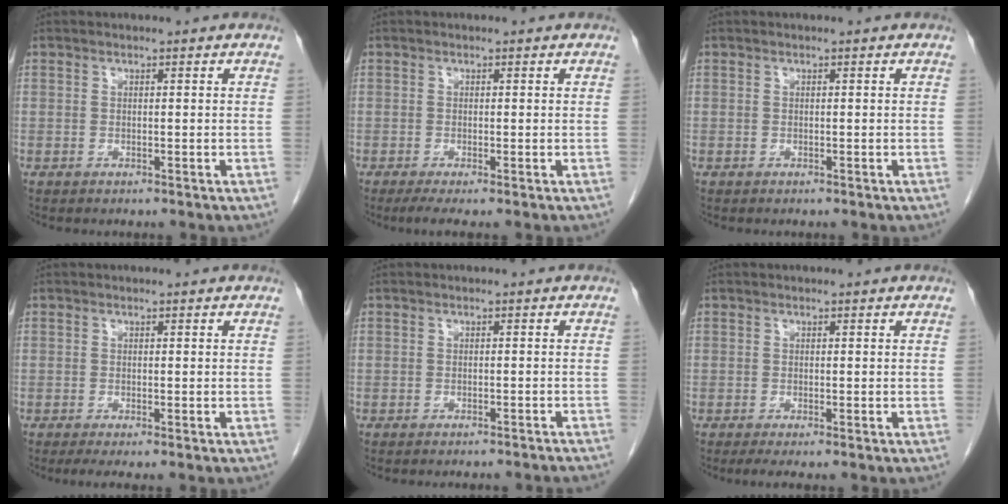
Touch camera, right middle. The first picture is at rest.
{"total": 2.5, "force": [-1.5, 0.1, 2.0], "torque": [-0.040, -0.012, -0.027]}
{"total": 0.0}
{"total": 1.9, "force": [-1.2, 0.0, 1.5], "torque": [-0.031, -0.010, -0.021]}
{"total": 7.6, "force": [-7.2, 0.3, 2.4], "torque": [-0.023, -0.011, -0.077]}
{"total": 1.8, "force": [-1.2, 0.0, 1.4], "torque": [-0.029, -0.010, -0.022]}